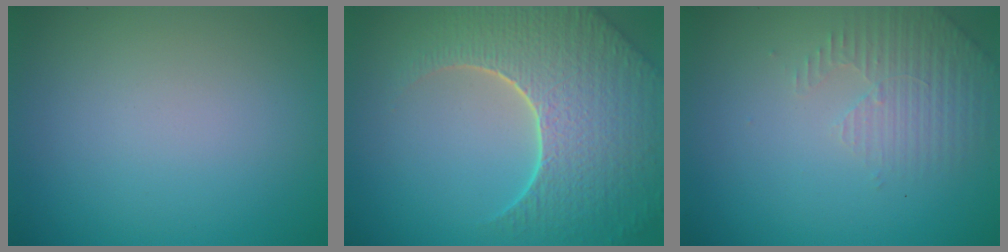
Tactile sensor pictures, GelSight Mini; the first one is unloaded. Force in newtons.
{"total": 8.7, "press": 6.0, "slide": 6.3}
{"total": 2.8, "press": 2.7, "slide": 0.8}